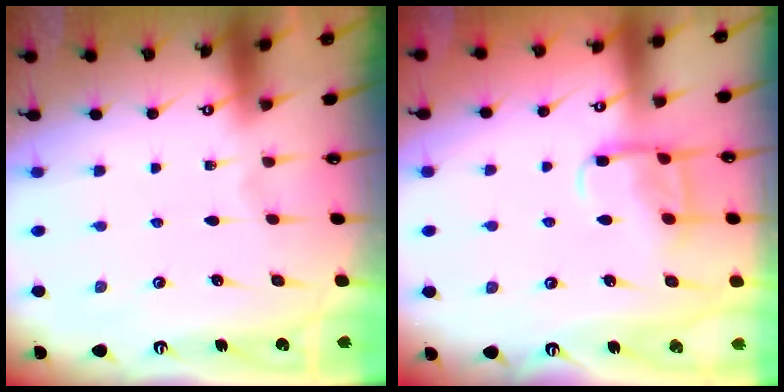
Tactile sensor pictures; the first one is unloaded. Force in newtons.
{"total": 10.6, "press": 10.5, "slide": 1.1}